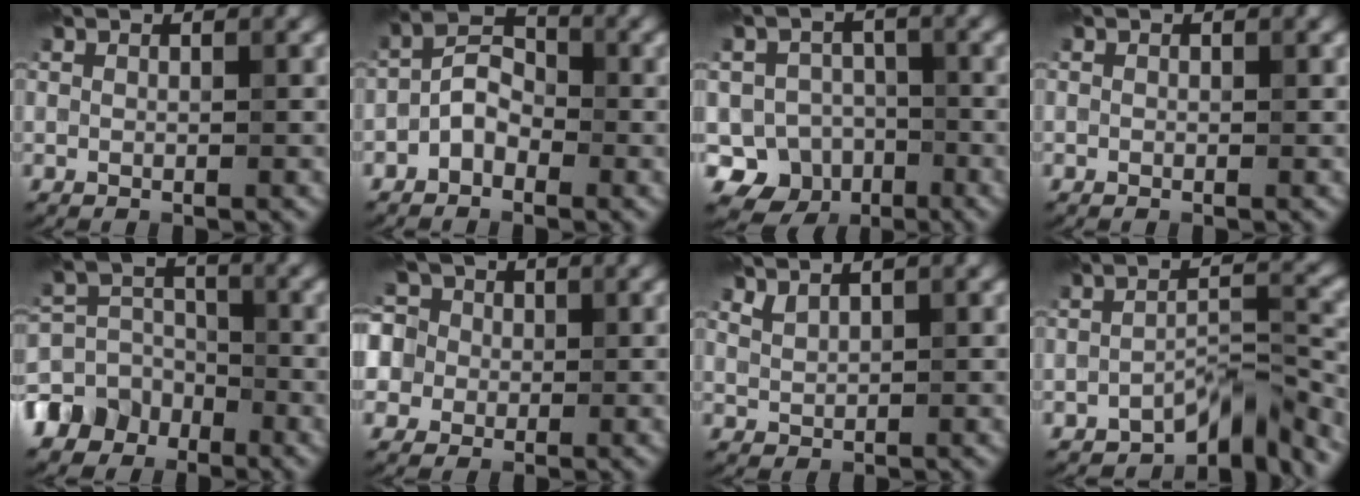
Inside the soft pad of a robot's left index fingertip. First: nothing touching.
{"total": 3.0, "force": [-1.5, 2.0, 1.7], "torque": [-0.025, 0.014, -0.035]}
{"total": 7.5, "force": [-3.8, 6.3, 1.4], "torque": [0.009, -0.008, -0.071]}
{"total": 0.0}
{"total": 6.7, "force": [-4.2, 5.0, 1.4], "torque": [-0.006, -0.001, -0.091]}
{"total": 9.9, "force": [1.9, 8.6, 4.5], "torque": [-0.096, 0.050, -0.012]}
{"total": 1.3, "force": [1.1, 0.4, 0.4], "torque": [-0.014, -0.001, 0.027]}
{"total": 5.3, "force": [-4.3, 1.5, 2.8], "torque": [-0.031, 0.009, -0.073]}